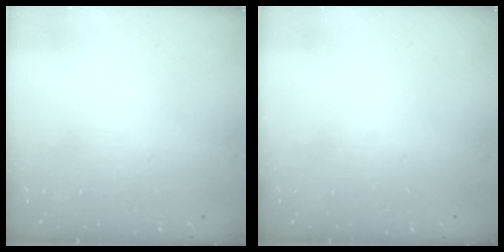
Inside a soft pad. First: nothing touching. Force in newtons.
{"total": 0.0}